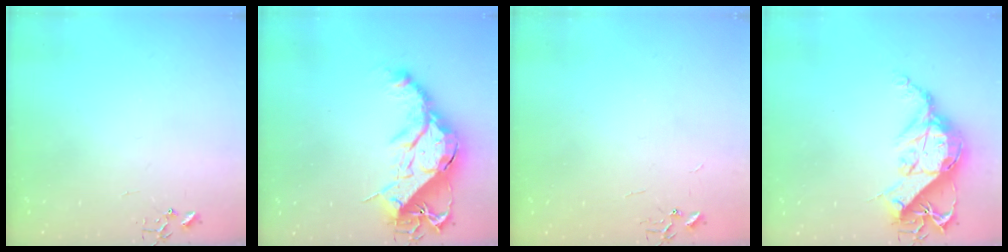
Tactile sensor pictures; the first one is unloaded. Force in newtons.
{"total": 19.8, "press": 19.8, "slide": 1.2}
{"total": 2.2, "press": 2.2, "slide": 0.3}
{"total": 13.9, "press": 13.8, "slide": 1.4}